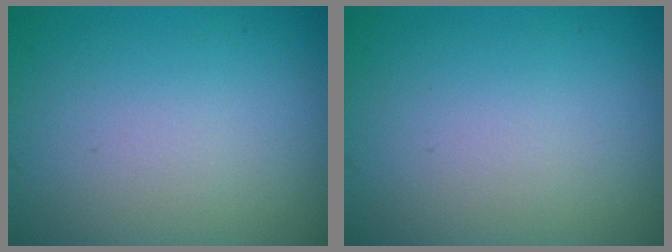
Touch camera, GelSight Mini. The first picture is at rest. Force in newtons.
{"total": 0.0}